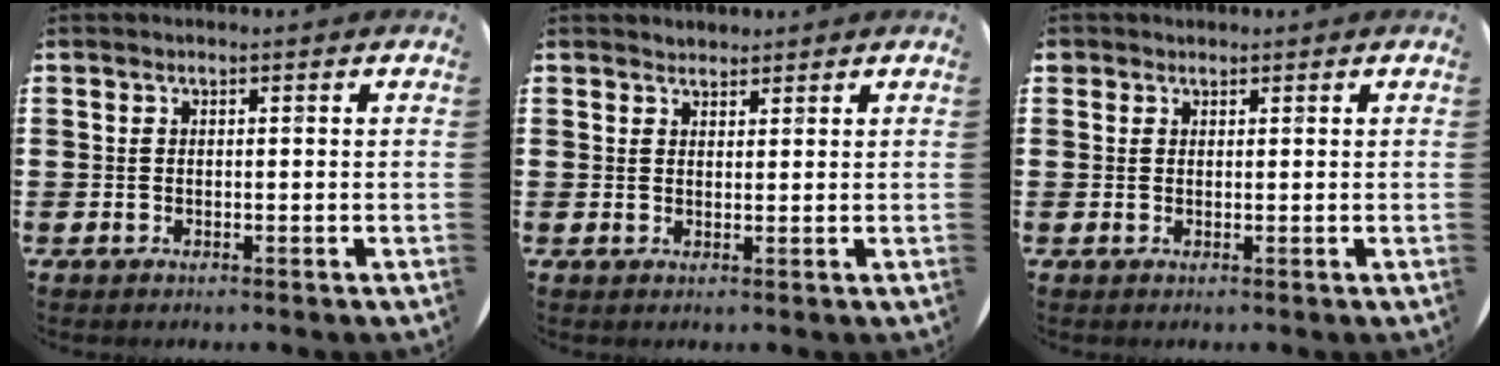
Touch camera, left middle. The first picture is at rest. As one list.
[{"total": 1.5, "force": [1.5, 0.4, 0.0], "torque": [-0.001, 0.003, 0.029]}, {"total": 0.8, "force": [0.7, 0.4, -0.1], "torque": [0.001, 0.003, 0.014]}]